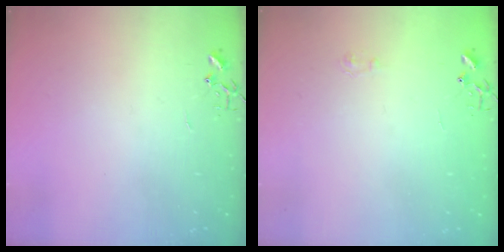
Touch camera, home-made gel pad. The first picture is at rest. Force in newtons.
{"total": 4.1, "press": 4.0, "slide": 0.7}